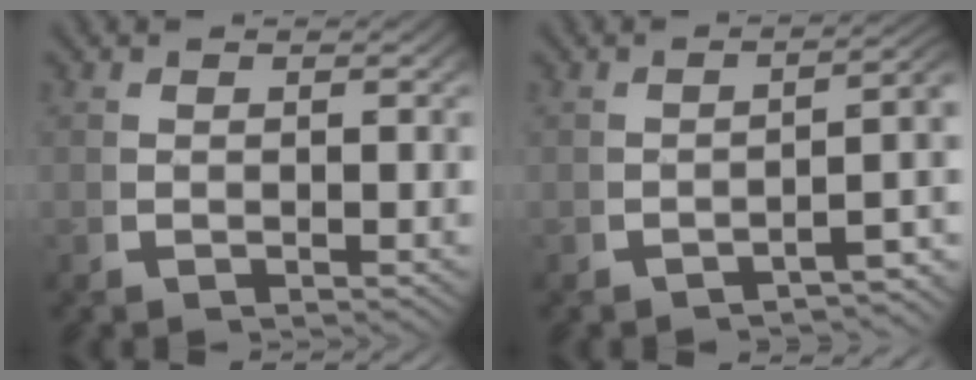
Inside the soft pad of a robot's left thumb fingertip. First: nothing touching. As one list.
[{"total": 5.2, "force": [-2.4, 1.7, 4.3], "torque": [-0.048, 0.005, -0.035]}]